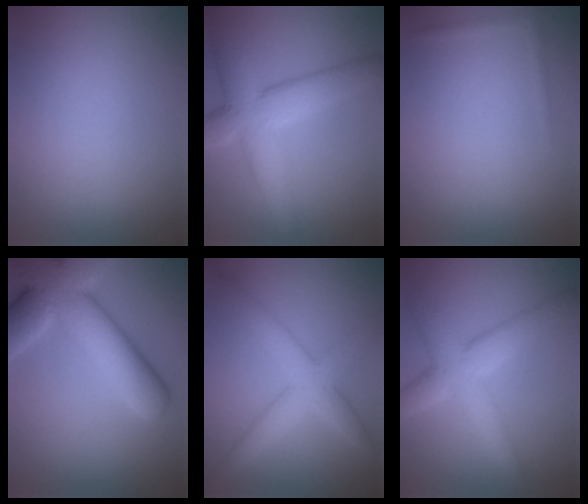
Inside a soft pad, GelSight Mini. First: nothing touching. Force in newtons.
{"total": 7.4, "press": 7.4, "slide": 0.3}
{"total": 0.6, "press": 0.6, "slide": 0.1}
{"total": 12.0, "press": 11.9, "slide": 1.0}
{"total": 5.0, "press": 5.0, "slide": 0.2}
{"total": 4.2, "press": 4.2, "slide": 0.4}